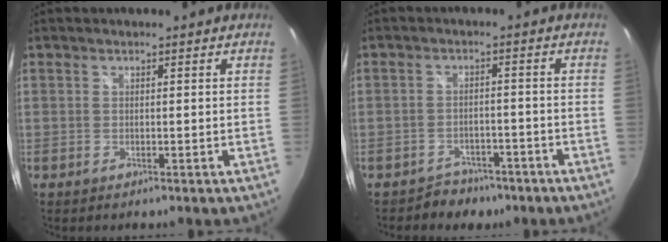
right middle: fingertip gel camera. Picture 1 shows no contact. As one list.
[{"total": 5.8, "force": [-4.4, 3.6, 1.0], "torque": [-0.027, 0.011, -0.059]}]